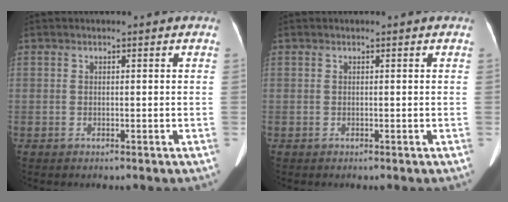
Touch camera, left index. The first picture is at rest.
{"total": 0.0}